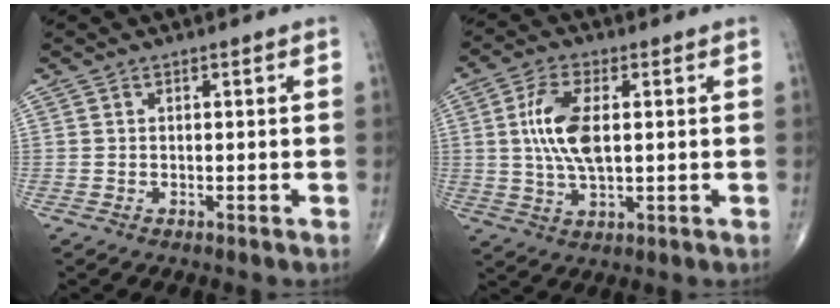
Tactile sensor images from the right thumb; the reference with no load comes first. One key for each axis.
{"total": 9.6, "fx": 1.2, "fy": 4.3, "fz": 8.5, "tx": -0.175, "ty": -0.002, "tz": 0.025}